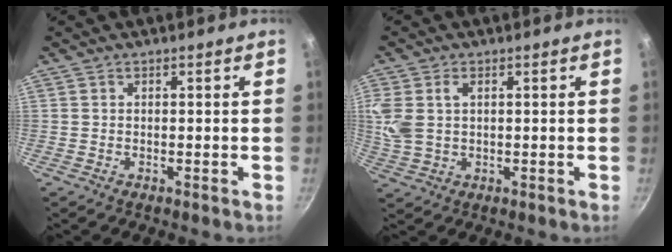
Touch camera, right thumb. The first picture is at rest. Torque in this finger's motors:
{"motor_torque": [-0.31, 0.96, 0.75, 0.33, 0.08]}